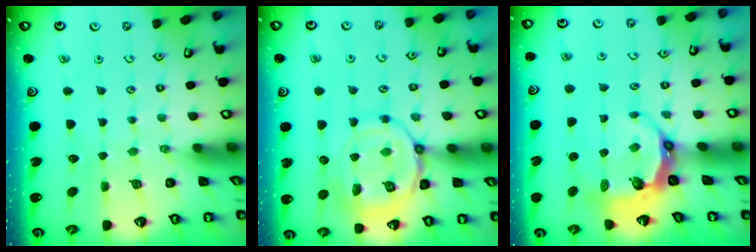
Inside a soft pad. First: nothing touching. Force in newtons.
{"total": 15.2, "press": 15.1, "slide": 1.4}
{"total": 7.1, "press": 6.1, "slide": 3.6}